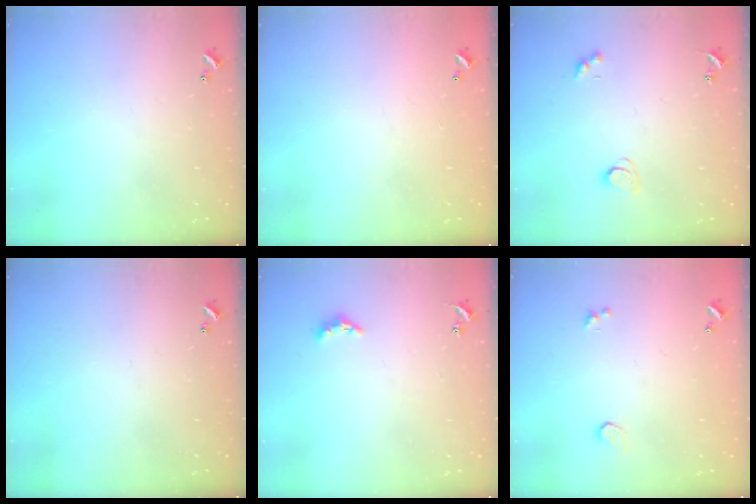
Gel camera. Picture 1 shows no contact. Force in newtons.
{"total": 2.8, "press": 2.8, "slide": 0.1}
{"total": 1.7, "press": 1.6, "slide": 0.4}
{"total": 0.0}
{"total": 2.4, "press": 2.3, "slide": 0.5}
{"total": 0.6, "press": 0.3, "slide": 0.5}